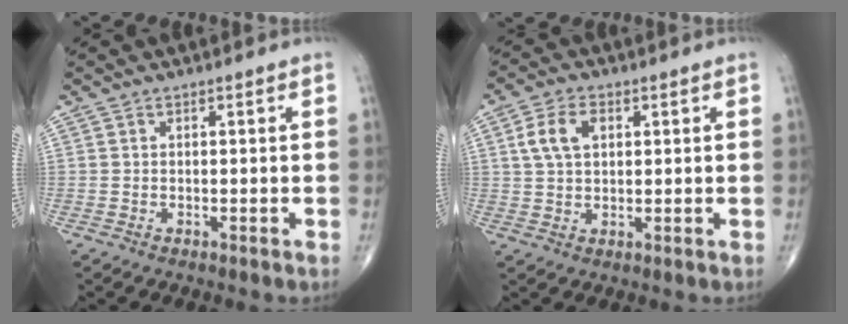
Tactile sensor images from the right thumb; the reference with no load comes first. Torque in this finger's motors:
{"motor_torque": [0.07, 0.07, 0.16, 0.03, 0.06]}